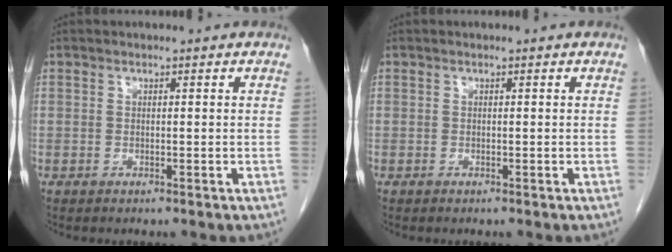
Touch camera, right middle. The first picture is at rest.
{"total": 0.0}